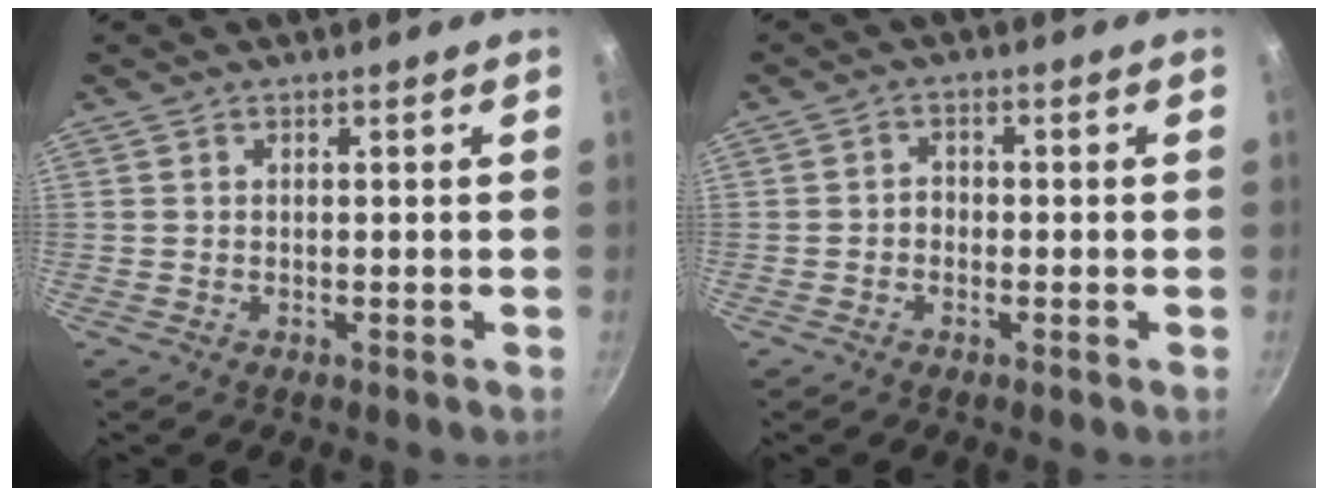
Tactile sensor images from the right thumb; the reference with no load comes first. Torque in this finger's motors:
{"motor_torque": [-0.27, 0.29, -0.04, 0.18, 0.00]}